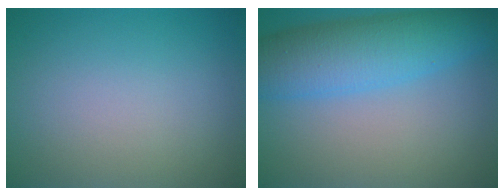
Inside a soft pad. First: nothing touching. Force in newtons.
{"total": 7.5, "press": 7.5, "slide": 0.2}